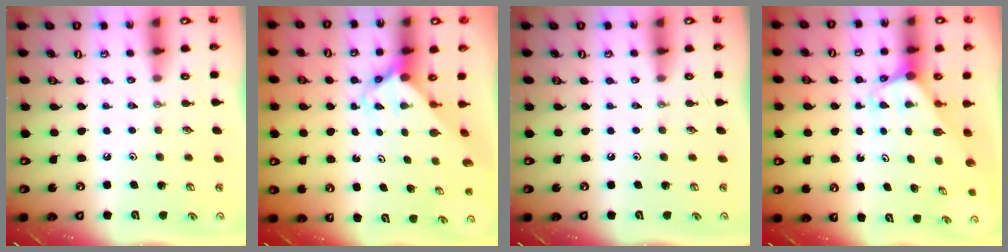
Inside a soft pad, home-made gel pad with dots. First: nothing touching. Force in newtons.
{"total": 3.6, "press": 3.6, "slide": 0.2}
{"total": 0.0}
{"total": 2.0, "press": 2.0, "slide": 0.1}